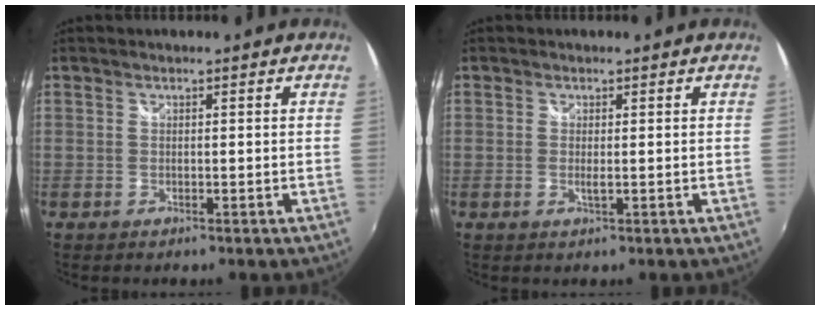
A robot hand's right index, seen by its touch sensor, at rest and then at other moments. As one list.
[{"total": 1.3, "force": [0.0, 0.3, 1.3], "torque": [-0.026, -0.004, -0.002]}]